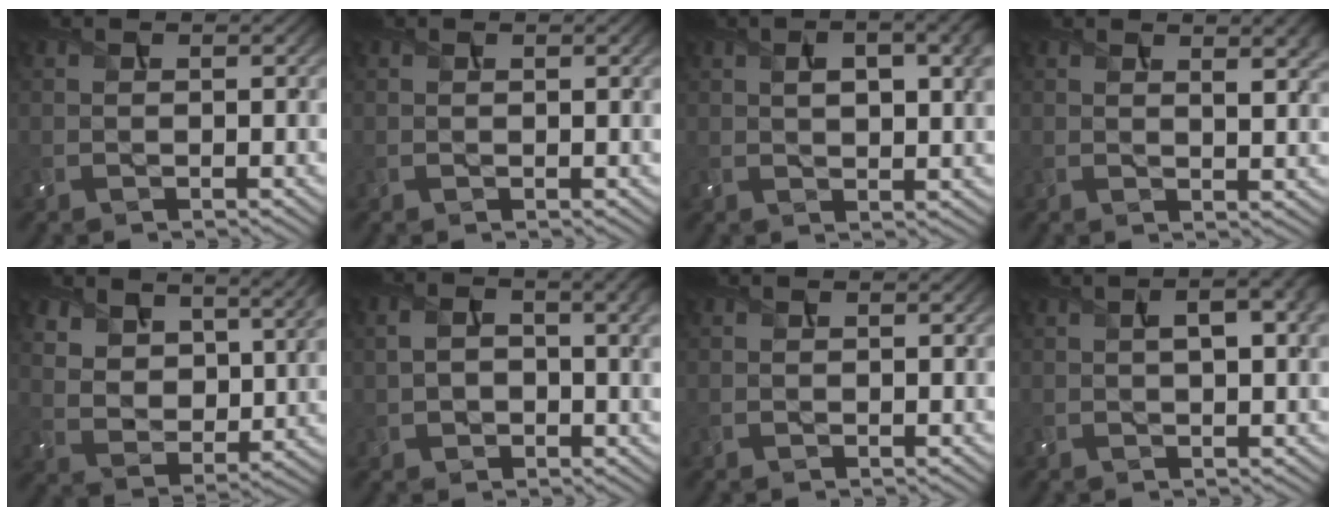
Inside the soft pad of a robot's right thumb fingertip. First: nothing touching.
{"total": 0.7, "force": [0.4, 0.2, 0.6], "torque": [-0.011, 0.000, 0.006]}
{"total": 9.0, "force": [2.8, 4.0, 7.6], "torque": [-0.120, 0.010, 0.043]}
{"total": 4.2, "force": [2.2, 1.3, 3.4], "torque": [-0.053, 0.000, 0.039]}
{"total": 10.5, "force": [7.3, 5.5, 5.2], "torque": [-0.129, -0.014, 0.127]}
{"total": 7.5, "force": [0.9, 4.8, 5.7], "torque": [-0.103, -0.004, 0.023]}
{"total": 0.0}
{"total": 6.1, "force": [1.8, 2.1, 5.4], "torque": [-0.082, 0.014, 0.023]}